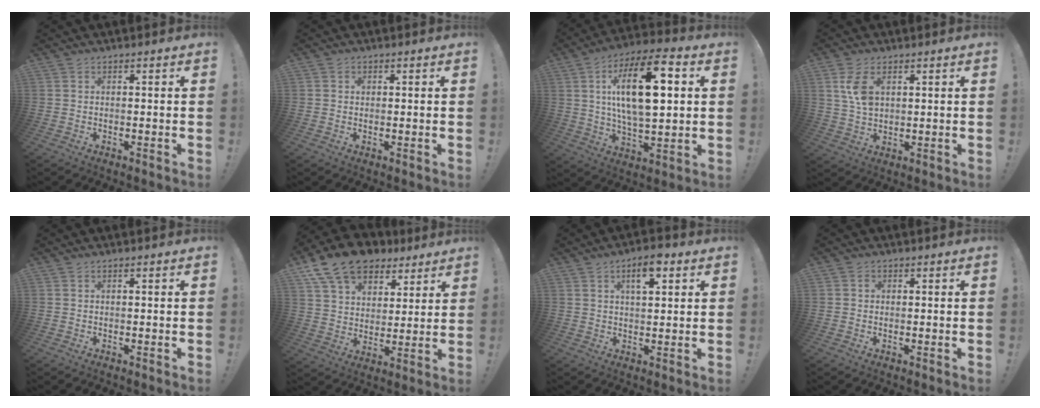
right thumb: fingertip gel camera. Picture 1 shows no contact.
{"total": 0.9, "force": [0.1, 0.9, 0.0], "torque": [0.000, 0.003, 0.001]}
{"total": 21.1, "force": [5.1, 8.9, 18.4], "torque": [-0.310, 0.001, 0.072]}
{"total": 7.9, "force": [2.9, 4.9, 5.4], "torque": [-0.097, -0.010, 0.050]}
{"total": 0.0}
{"total": 16.0, "force": [10.8, 9.8, 6.7], "torque": [-0.115, -0.068, 0.201]}
{"total": 6.5, "force": [3.0, 2.8, 5.0], "torque": [-0.065, -0.010, 0.046]}
{"total": 1.2, "force": [-0.1, 1.2, 0.2], "torque": [-0.002, 0.004, -0.002]}